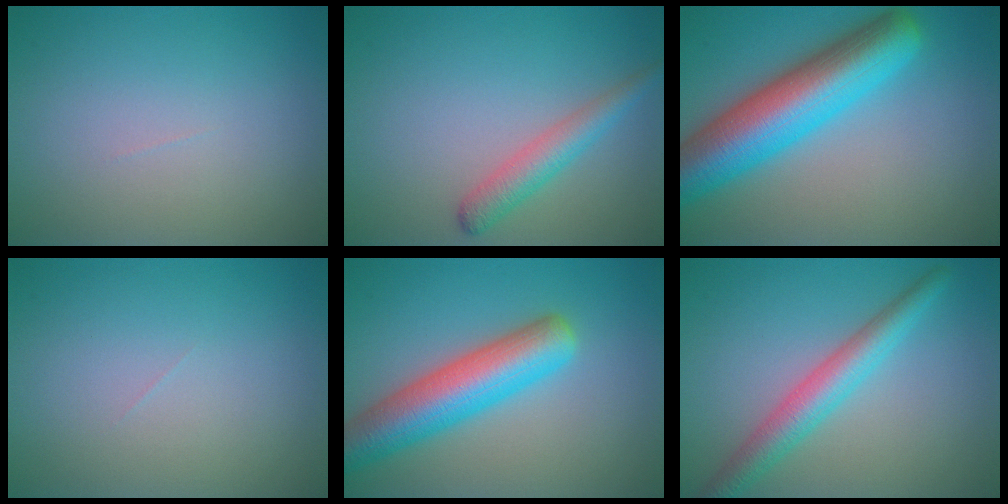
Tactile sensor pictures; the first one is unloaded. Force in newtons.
{"total": 2.8, "press": 2.8, "slide": 0.1}
{"total": 10.2, "press": 10.2, "slide": 0.3}
{"total": 0.0}
{"total": 7.5, "press": 7.5, "slide": 0.4}
{"total": 4.2, "press": 4.2, "slide": 0.1}